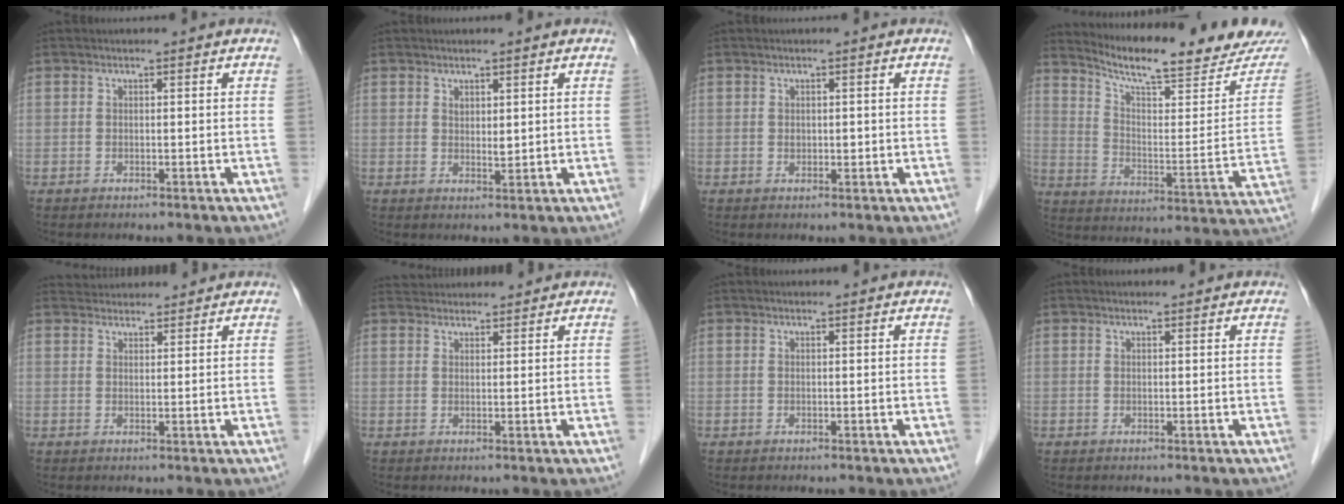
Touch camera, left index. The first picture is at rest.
{"total": 1.6, "force": [0.9, 0.7, 1.1], "torque": [-0.020, -0.003, 0.019]}
{"total": 1.1, "force": [0.1, 0.8, 0.7], "torque": [-0.010, 0.001, 0.002]}
{"total": 20.4, "force": [18.8, 1.4, 7.8], "torque": [-0.126, -0.063, 0.258]}
{"total": 5.4, "force": [5.3, 1.1, 0.4], "torque": [-0.007, 0.033, 0.075]}
{"total": 5.3, "force": [5.2, 1.0, 0.5], "torque": [-0.009, 0.037, 0.076]}
{"total": 1.1, "force": [1.0, 0.1, 0.2], "torque": [-0.009, 0.011, 0.014]}
{"total": 2.5, "force": [2.4, 0.3, 0.7], "torque": [-0.012, 0.016, 0.028]}